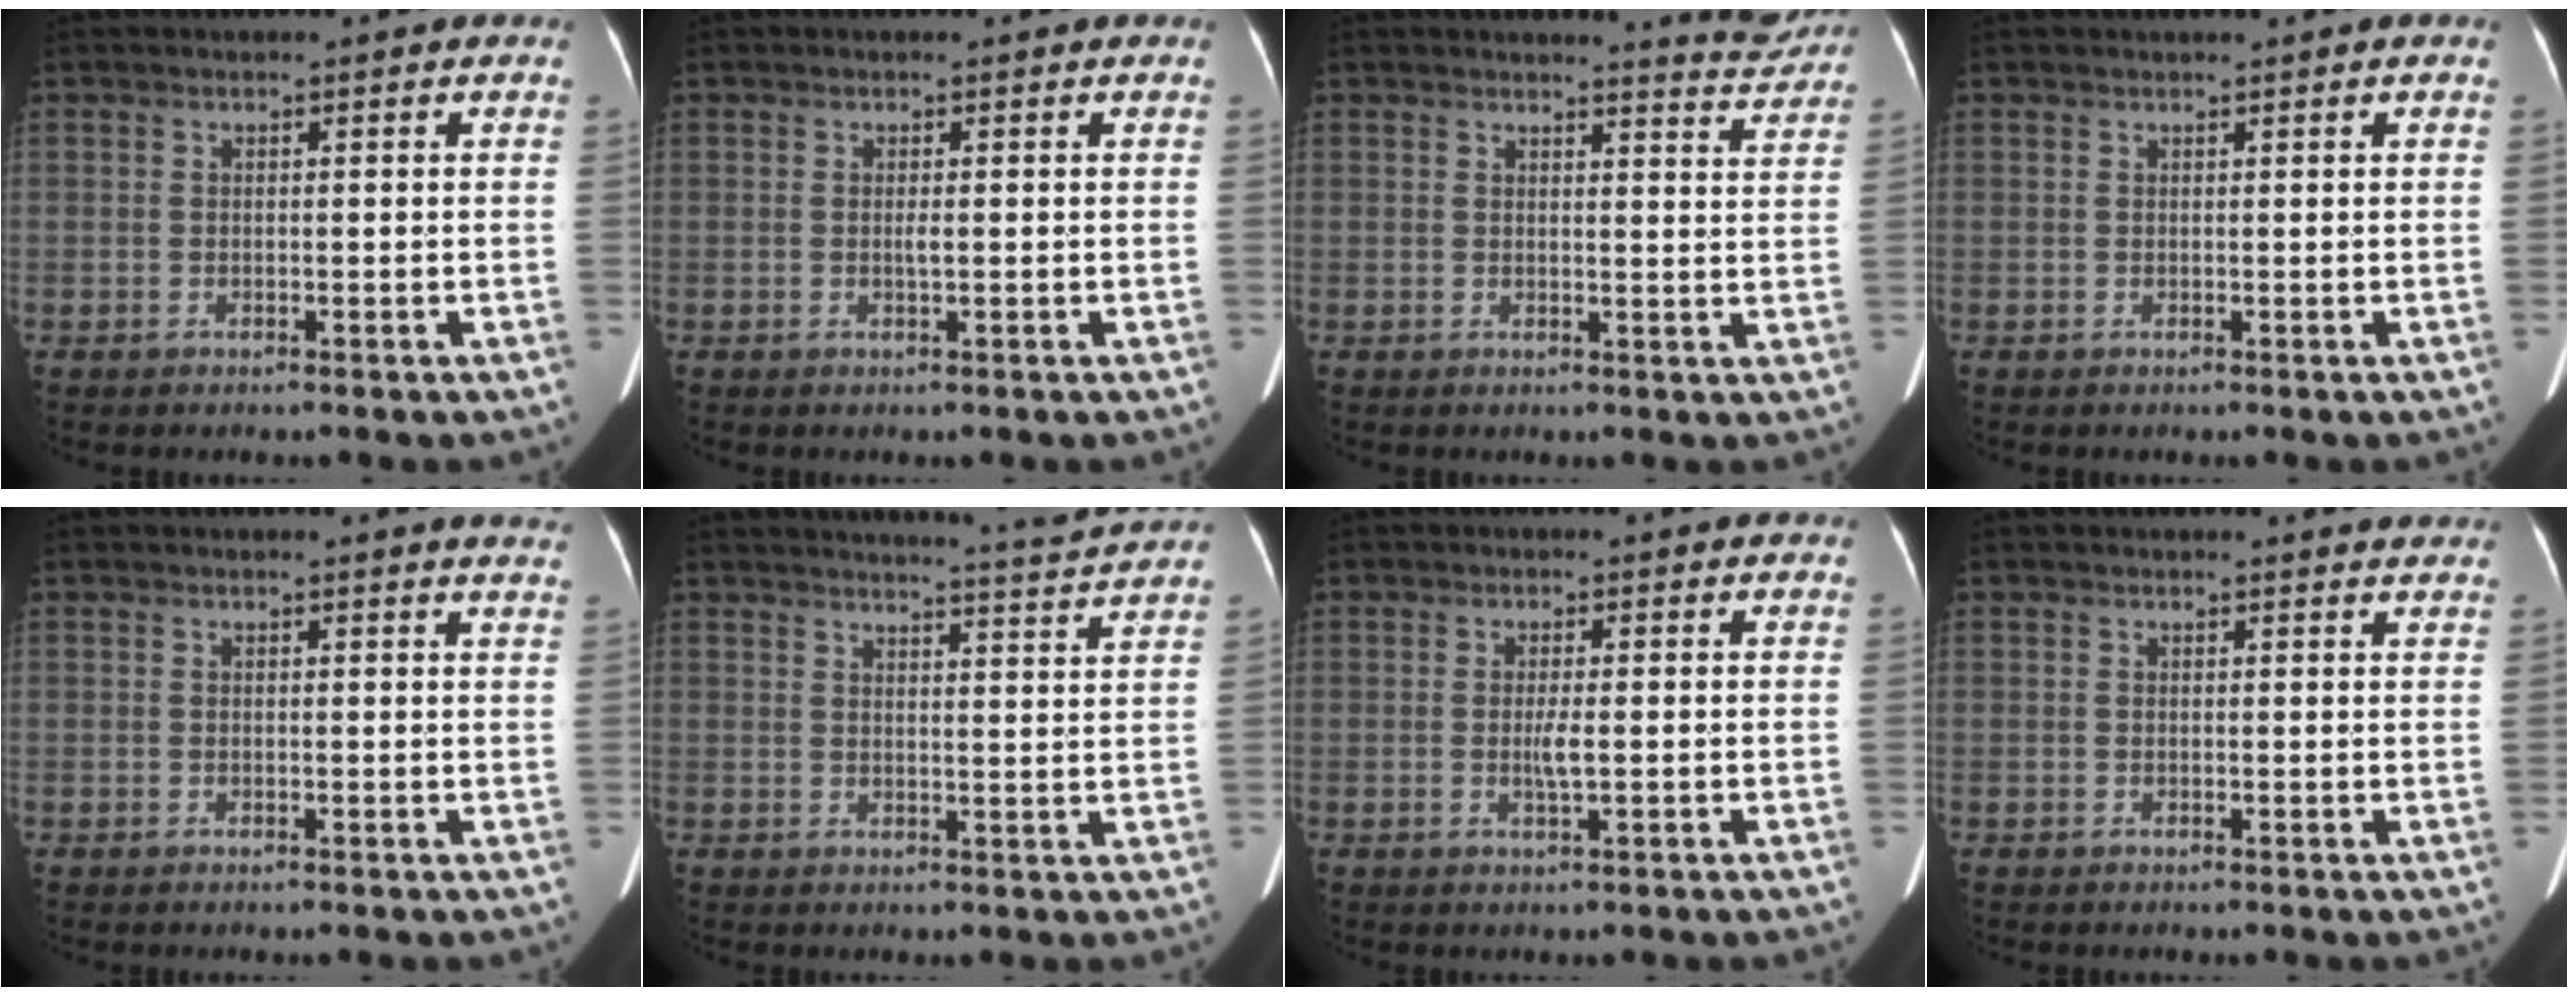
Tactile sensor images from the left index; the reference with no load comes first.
{"total": 0.8, "force": [0.0, 0.0, 0.8], "torque": [-0.016, -0.002, 0.001]}
{"total": 4.5, "force": [4.5, -0.1, 0.0], "torque": [-0.006, -0.029, 0.041]}
{"total": 1.1, "force": [0.9, 0.0, 0.7], "torque": [-0.006, 0.013, 0.016]}
{"total": 3.4, "force": [3.3, -0.1, 1.0], "torque": [-0.013, -0.011, 0.015]}
{"total": 8.5, "force": [8.1, -2.2, 1.6], "torque": [-0.031, -0.030, 0.100]}
{"total": 1.9, "force": [-0.2, 0.1, 1.9], "torque": [-0.040, -0.003, -0.001]}
{"total": 3.7, "force": [3.6, 0.5, 0.6], "torque": [-0.008, 0.000, 0.028]}